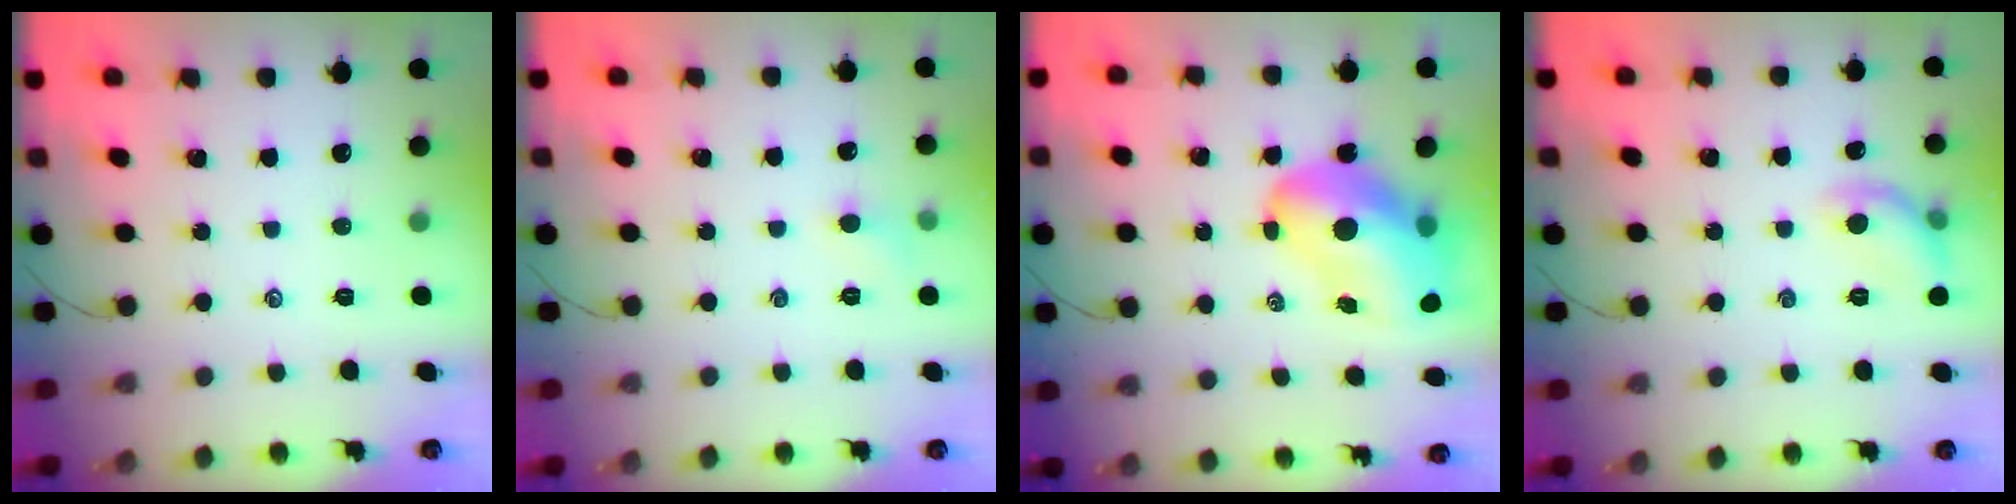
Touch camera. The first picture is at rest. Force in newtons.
{"total": 4.7, "press": 4.5, "slide": 1.4}
{"total": 15.2, "press": 14.6, "slide": 4.2}
{"total": 8.5, "press": 8.5, "slide": 1.0}